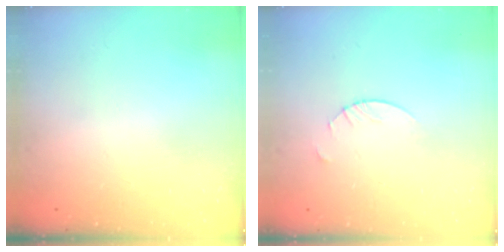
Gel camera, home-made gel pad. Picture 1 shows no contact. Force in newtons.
{"total": 1.8, "press": 1.8, "slide": 0.2}